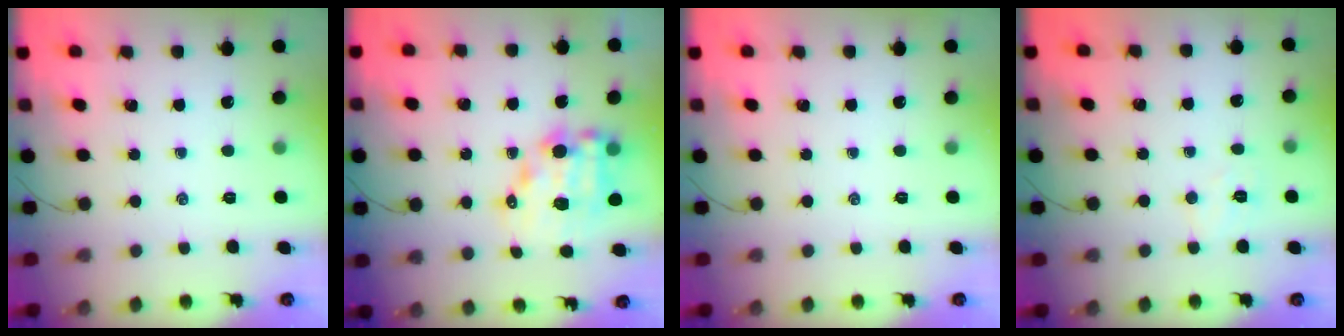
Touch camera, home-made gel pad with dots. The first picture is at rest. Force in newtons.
{"total": 11.3, "press": 10.9, "slide": 2.8}
{"total": 0.0}
{"total": 4.1, "press": 4.0, "slide": 1.0}